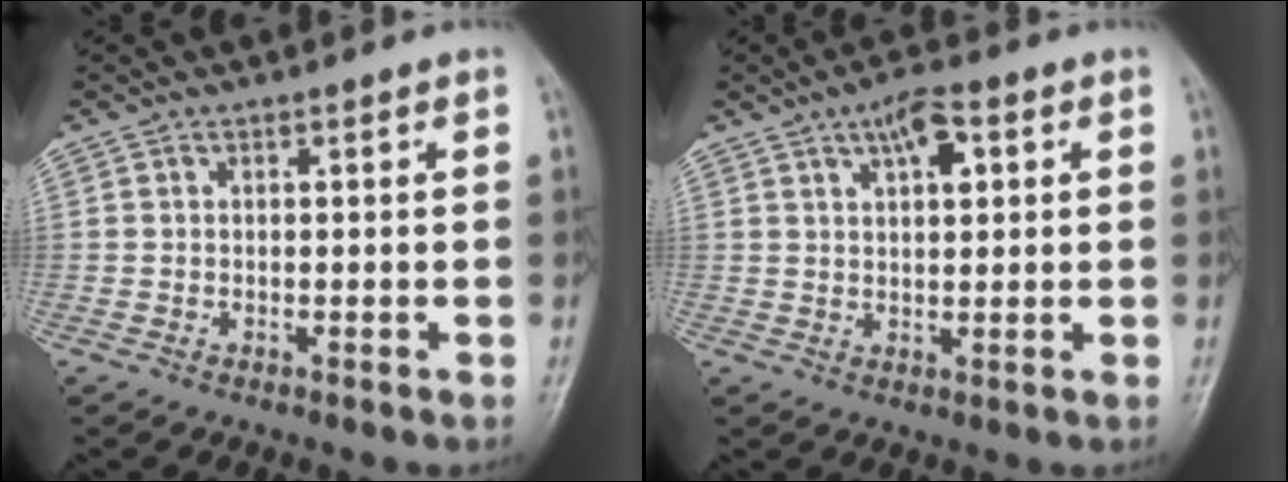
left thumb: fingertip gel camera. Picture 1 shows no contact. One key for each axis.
{"total": 6.3, "fx": 2.6, "fy": 2.7, "fz": 5.1, "tx": -0.071, "ty": -0.002, "tz": 0.038}